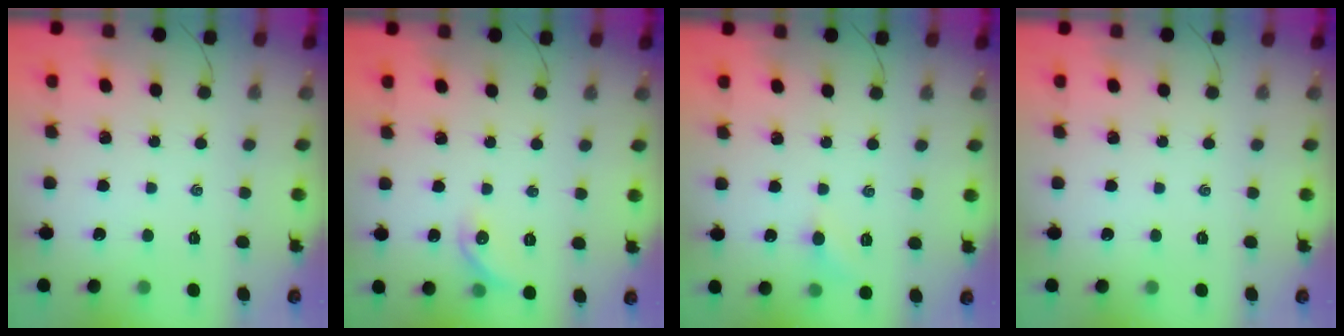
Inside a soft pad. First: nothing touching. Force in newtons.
{"total": 6.8, "press": 6.7, "slide": 0.9}
{"total": 5.3, "press": 5.1, "slide": 1.5}
{"total": 0.0}